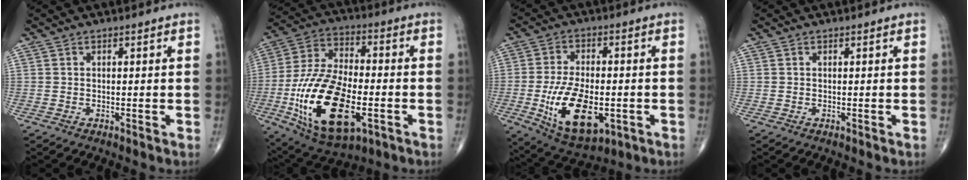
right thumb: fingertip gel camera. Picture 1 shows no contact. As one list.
[{"total": 23.3, "force": [-6.4, 11.6, 19.2], "torque": [-0.366, 0.014, -0.100]}, {"total": 15.8, "force": [-3.9, 8.2, 12.9], "torque": [-0.216, -0.003, -0.051]}, {"total": 0.0}]